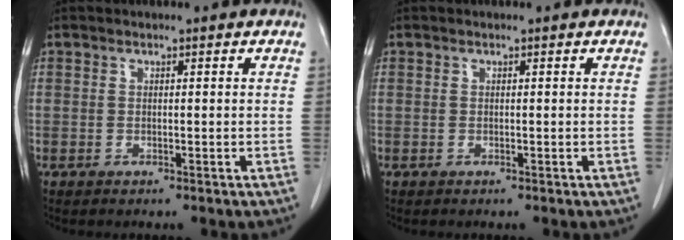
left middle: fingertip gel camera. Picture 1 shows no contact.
{"total": 0.0}